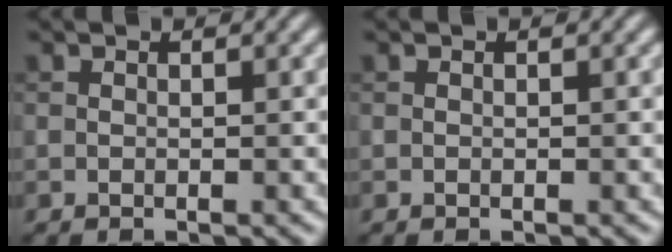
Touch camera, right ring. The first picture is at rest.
{"total": 0.0}